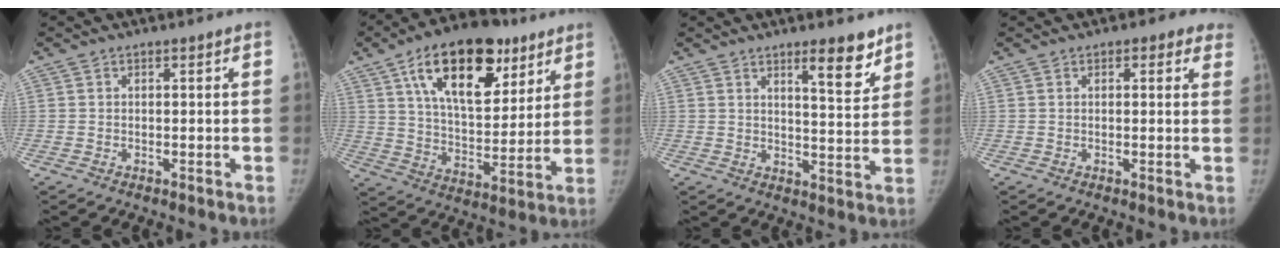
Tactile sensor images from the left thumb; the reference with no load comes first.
{"total": 22.7, "force": [11.6, 11.8, 15.6], "torque": [-0.211, -0.026, 0.192]}
{"total": 8.1, "force": [5.6, 2.0, 5.5], "torque": [-0.059, -0.043, 0.082]}
{"total": 4.7, "force": [3.1, 2.7, 2.2], "torque": [0.015, -0.004, 0.024]}